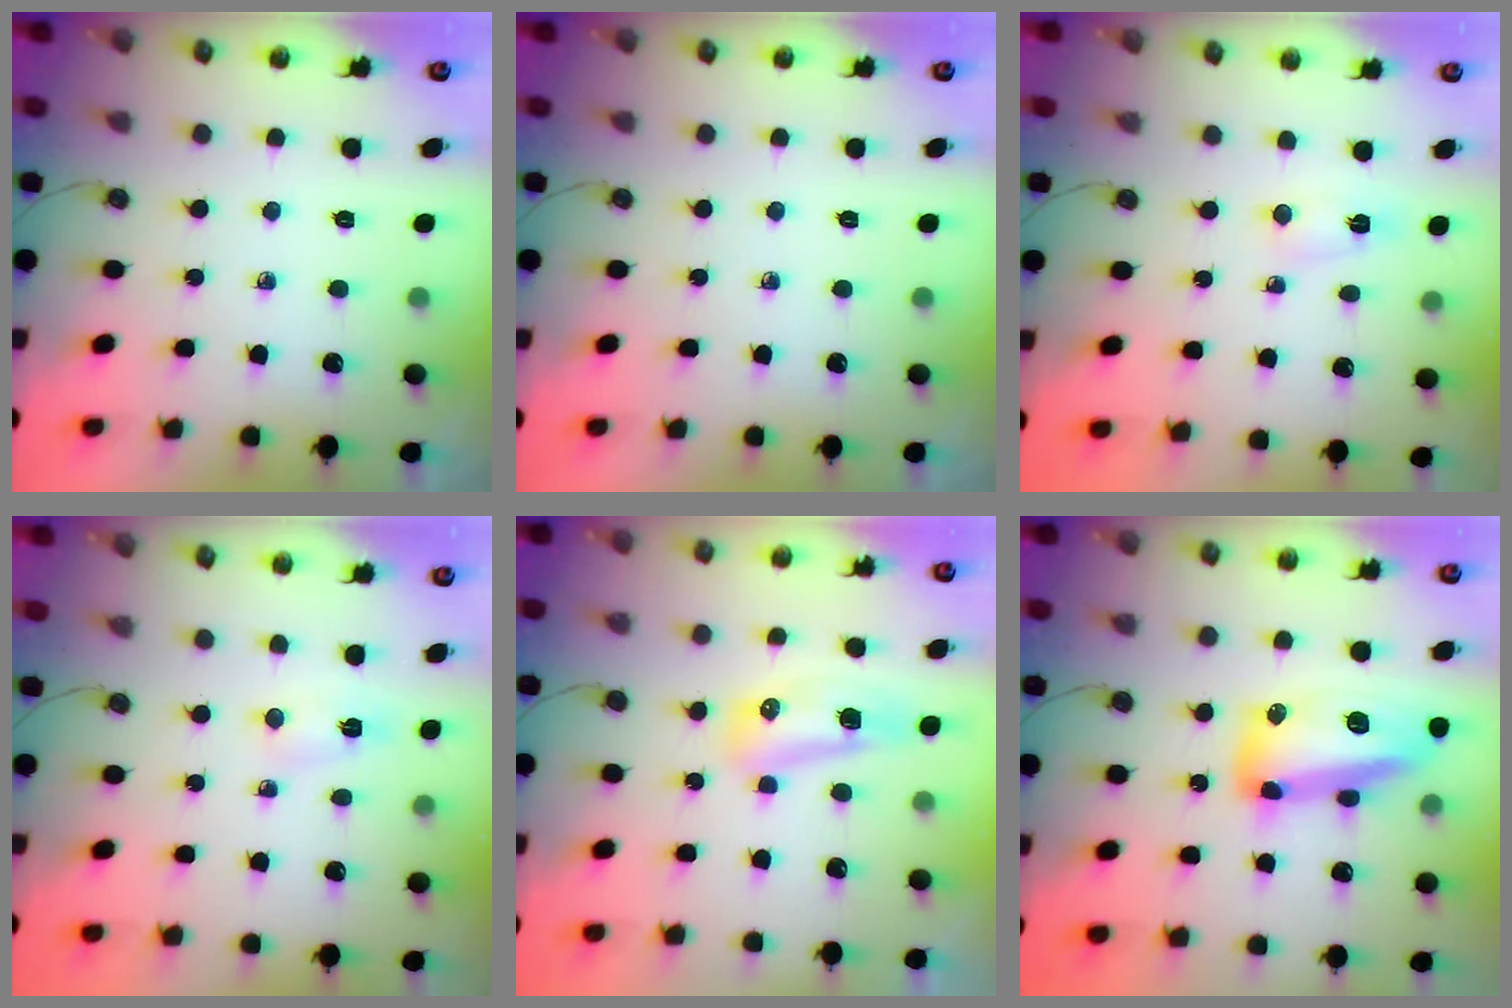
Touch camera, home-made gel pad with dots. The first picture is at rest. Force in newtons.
{"total": 0.0}
{"total": 2.3, "press": 2.2, "slide": 0.6}
{"total": 3.0, "press": 1.8, "slide": 2.4}
{"total": 9.3, "press": 8.8, "slide": 3.2}
{"total": 15.6, "press": 15.6, "slide": 1.2}